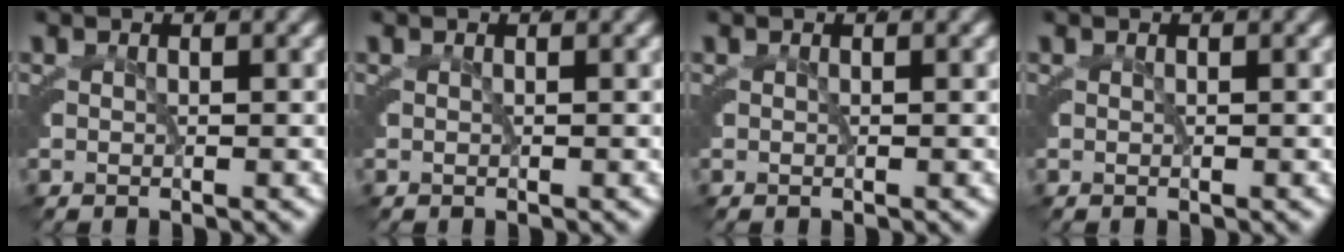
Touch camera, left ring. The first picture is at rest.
{"total": 0.0}
{"total": 0.0}
{"total": 0.0}